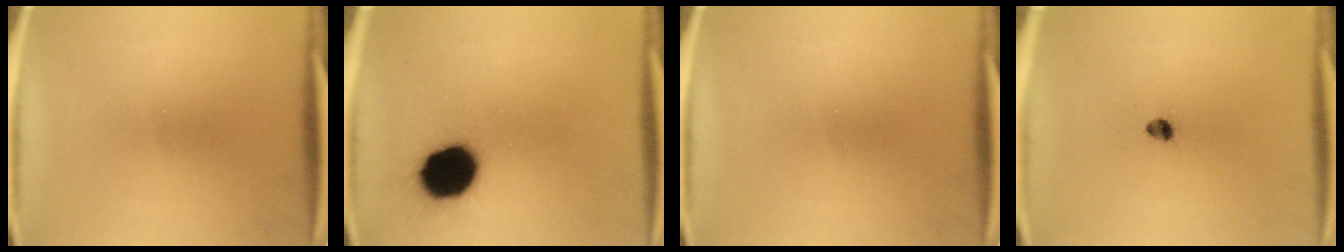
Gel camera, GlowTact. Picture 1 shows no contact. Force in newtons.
{"total": 14.6}
{"total": 0.0}
{"total": 2.0}